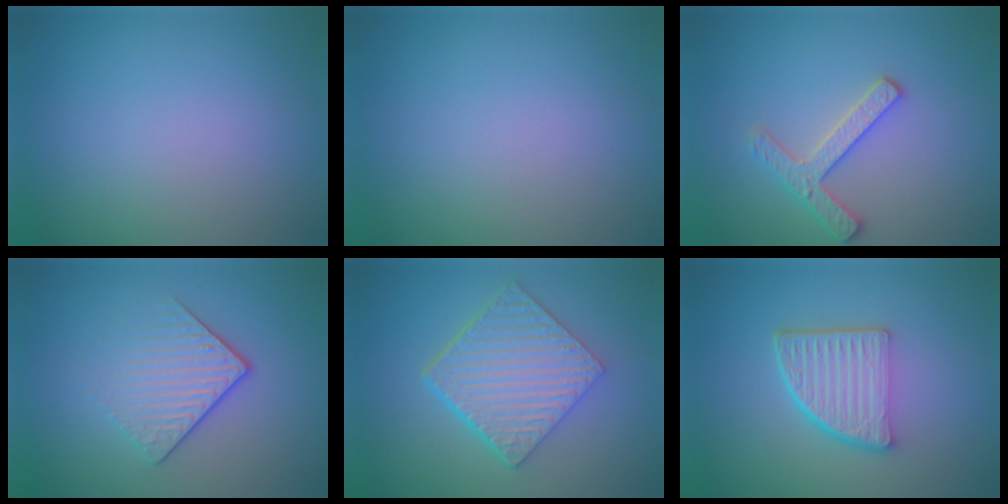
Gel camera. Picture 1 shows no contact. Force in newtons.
{"total": 0.0}
{"total": 2.7, "press": 2.6, "slide": 0.7}
{"total": 4.1, "press": 2.7, "slide": 3.2}
{"total": 6.3, "press": 4.5, "slide": 4.4}
{"total": 5.3, "press": 3.6, "slide": 3.9}